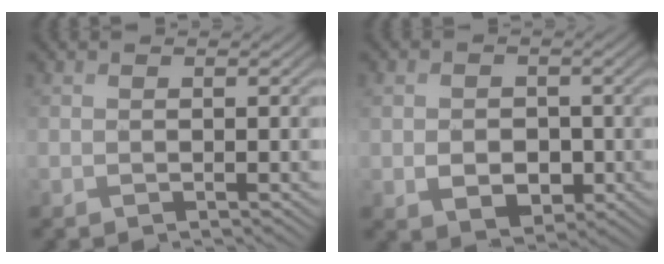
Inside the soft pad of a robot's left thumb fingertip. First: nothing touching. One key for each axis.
{"total": 5.3, "fx": -0.9, "fy": 4.3, "fz": 3.0, "tx": -0.064, "ty": -0.014, "tz": -0.011}